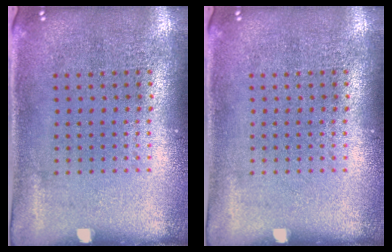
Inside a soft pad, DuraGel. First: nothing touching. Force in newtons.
{"total": 0.0}